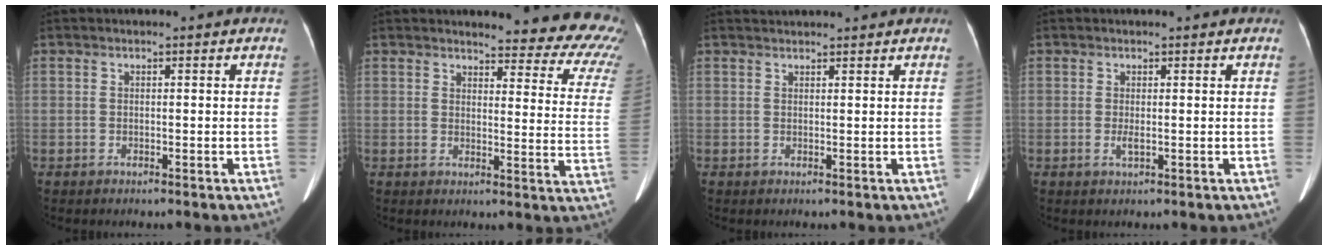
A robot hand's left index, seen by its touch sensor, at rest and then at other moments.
{"total": 17.3, "force": [16.4, 3.0, 4.7], "torque": [-0.022, -0.099, 0.149]}
{"total": 3.5, "force": [3.4, 0.0, 0.7], "torque": [-0.008, 0.032, 0.053]}
{"total": 1.4, "force": [0.4, 0.3, 1.4], "torque": [-0.031, 0.002, 0.008]}